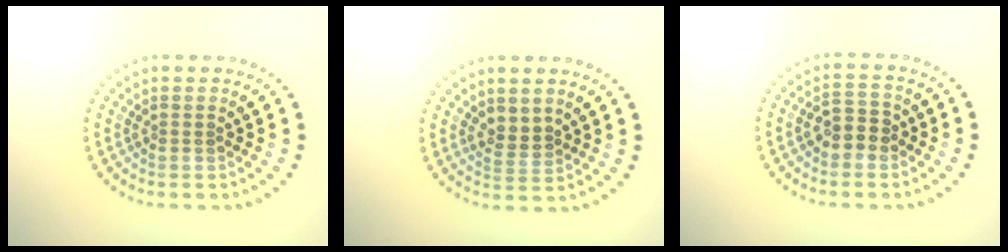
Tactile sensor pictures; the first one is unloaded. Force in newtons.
{"total": 1.8, "press": 1.6, "slide": 0.9}
{"total": 2.5, "press": 2.4, "slide": 0.6}